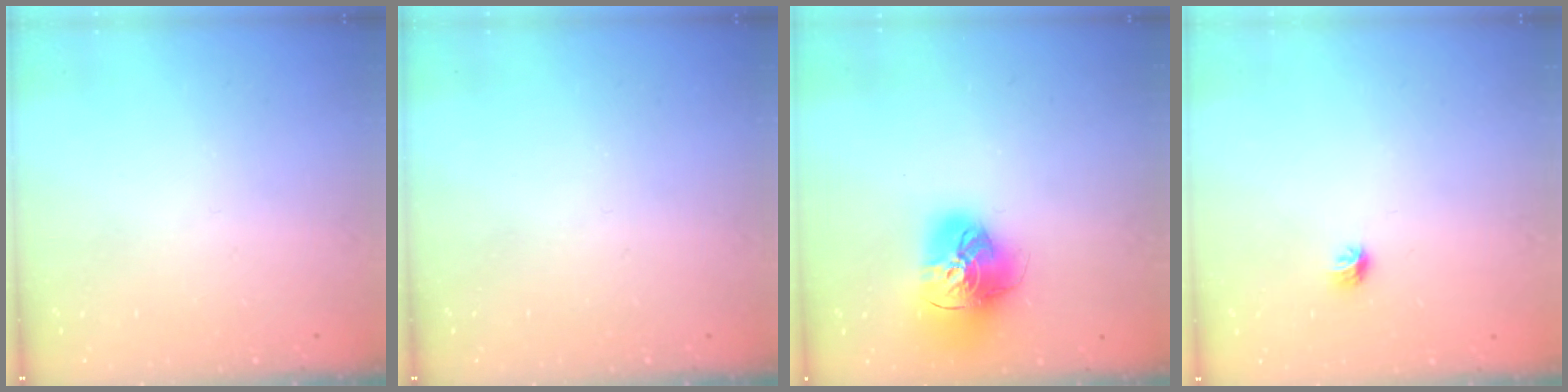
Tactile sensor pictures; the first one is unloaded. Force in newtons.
{"total": 0.0}
{"total": 17.7, "press": 17.6, "slide": 1.8}
{"total": 4.2, "press": 4.1, "slide": 1.0}